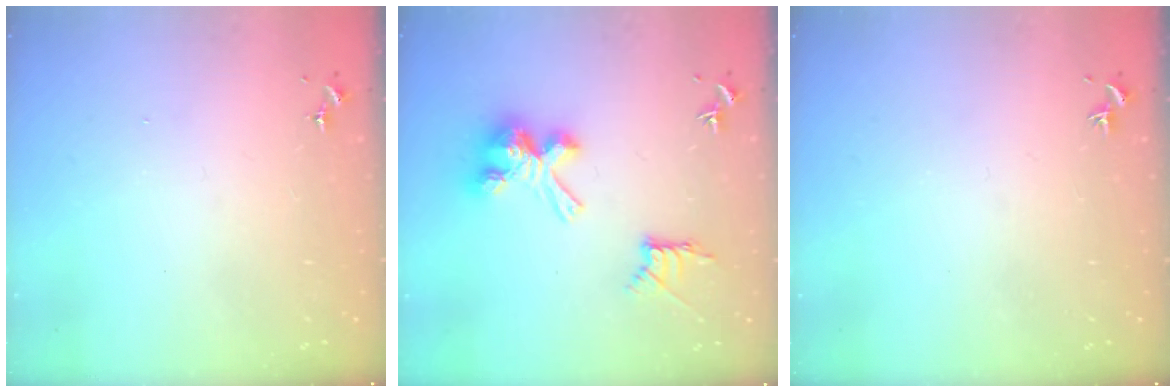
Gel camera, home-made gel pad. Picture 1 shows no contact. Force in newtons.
{"total": 14.4, "press": 14.4, "slide": 0.9}
{"total": 0.0}